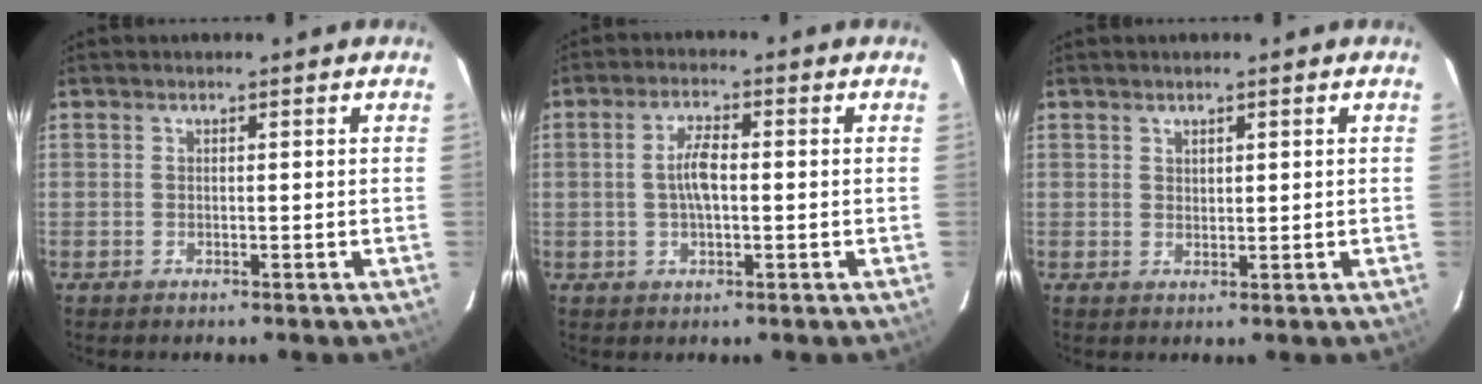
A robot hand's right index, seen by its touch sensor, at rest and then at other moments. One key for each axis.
{"total": 4.8, "fx": -0.1, "fy": 1.8, "fz": 4.4, "tx": -0.087, "ty": 0.007, "tz": 0.002}
{"total": 1.2, "fx": 0.9, "fy": 0.7, "fz": 0.3, "tx": -0.002, "ty": 0.002, "tz": 0.016}